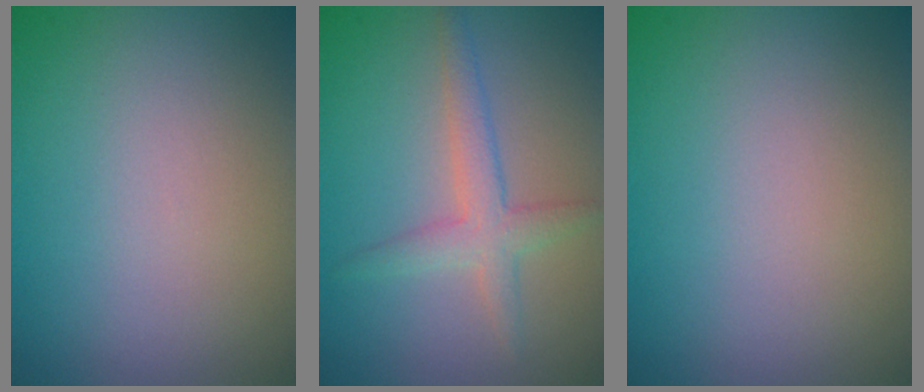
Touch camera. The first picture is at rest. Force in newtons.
{"total": 2.8, "press": 2.8, "slide": 0.1}
{"total": 0.0}